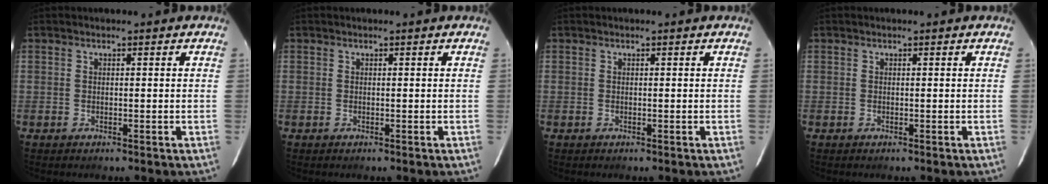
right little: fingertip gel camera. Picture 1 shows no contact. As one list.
[{"total": 0.0}, {"total": 0.0}, {"total": 0.0}]